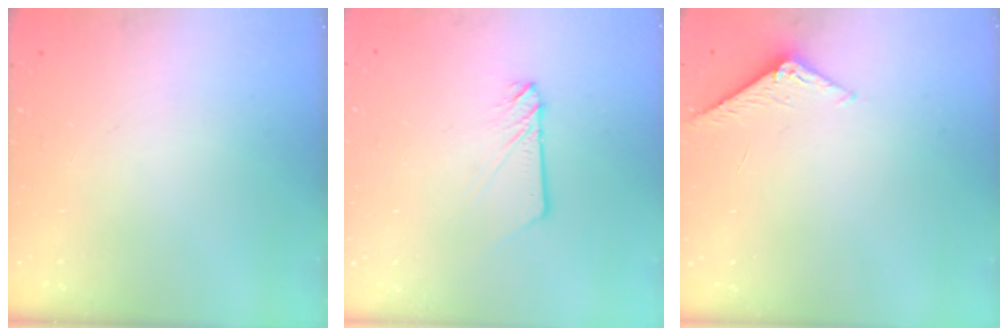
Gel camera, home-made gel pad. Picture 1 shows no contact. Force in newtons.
{"total": 3.0, "press": 3.0, "slide": 0.2}
{"total": 5.6, "press": 5.6, "slide": 0.6}